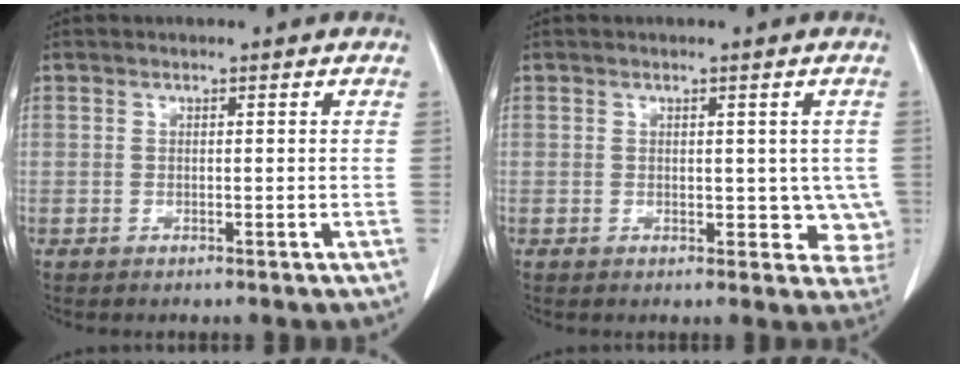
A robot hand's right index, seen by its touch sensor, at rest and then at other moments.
{"total": 4.6, "force": [0.2, 3.0, 3.4], "torque": [-0.013, -0.003, 0.005]}